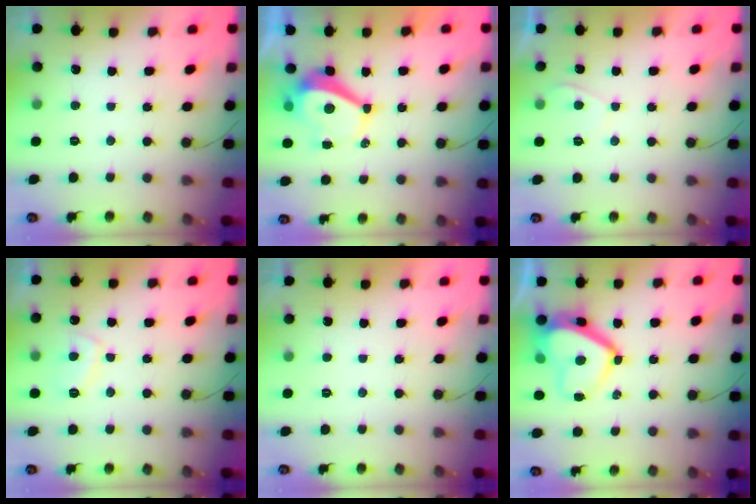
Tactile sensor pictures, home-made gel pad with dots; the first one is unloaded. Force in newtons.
{"total": 5.3, "press": 5.2, "slide": 0.7}
{"total": 1.1, "press": 1.0, "slide": 0.5}
{"total": 4.6, "press": 4.5, "slide": 0.9}
{"total": 2.3, "press": 2.3, "slide": 0.3}
{"total": 11.2, "press": 11.1, "slide": 1.2}